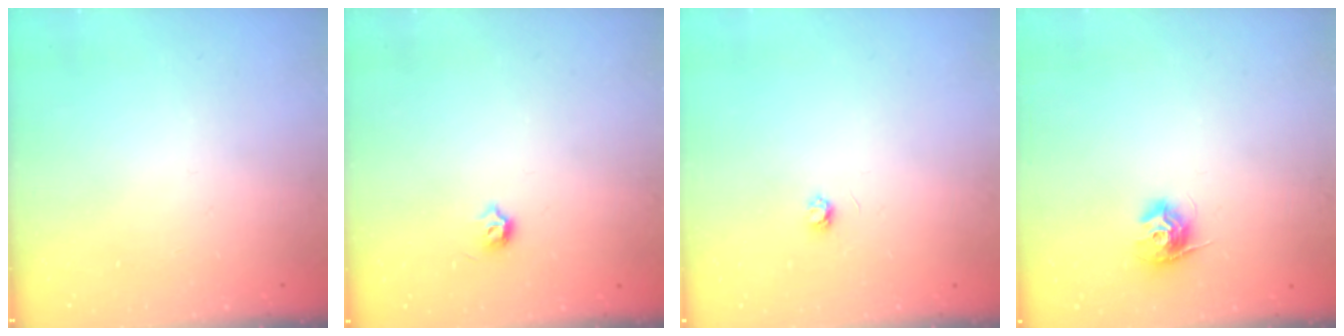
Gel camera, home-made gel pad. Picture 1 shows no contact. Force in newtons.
{"total": 3.9, "press": 3.9, "slide": 0.6}
{"total": 2.9, "press": 2.9, "slide": 0.3}
{"total": 9.6, "press": 9.6, "slide": 0.4}